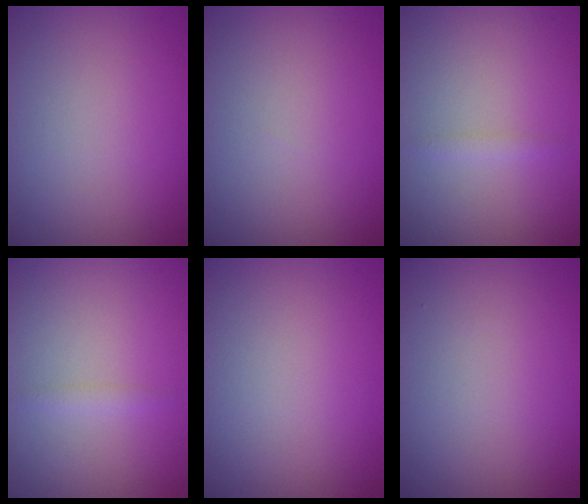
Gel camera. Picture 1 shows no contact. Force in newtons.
{"total": 0.0}
{"total": 0.7, "press": 0.7, "slide": 0.1}
{"total": 0.7, "press": 0.7, "slide": 0.1}
{"total": 0.0}
{"total": 0.0}